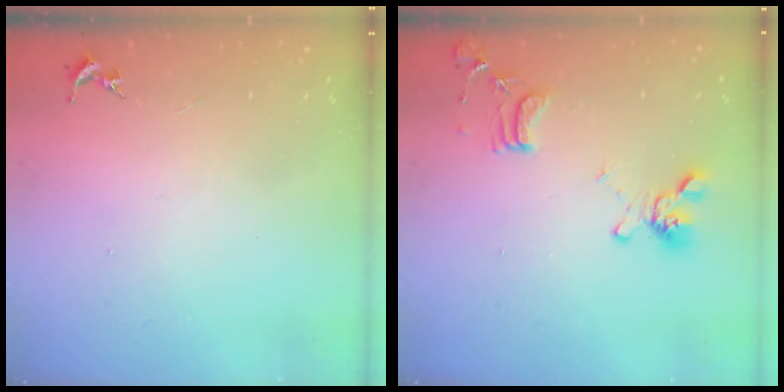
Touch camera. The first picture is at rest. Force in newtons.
{"total": 13.7, "press": 13.6, "slide": 1.5}